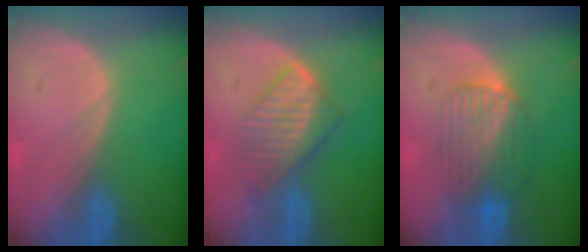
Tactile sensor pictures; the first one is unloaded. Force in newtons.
{"total": 6.7, "press": 6.4, "slide": 1.9}
{"total": 6.5, "press": 6.4, "slide": 1.0}